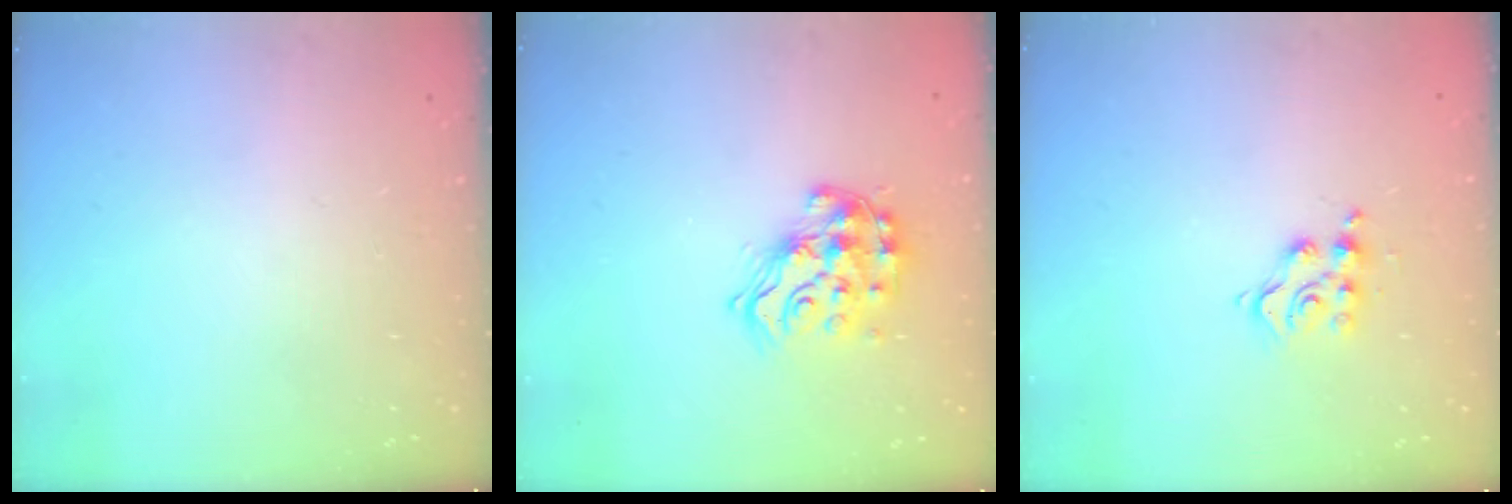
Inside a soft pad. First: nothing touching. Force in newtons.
{"total": 15.9, "press": 15.8, "slide": 1.1}
{"total": 6.7, "press": 6.7, "slide": 0.5}